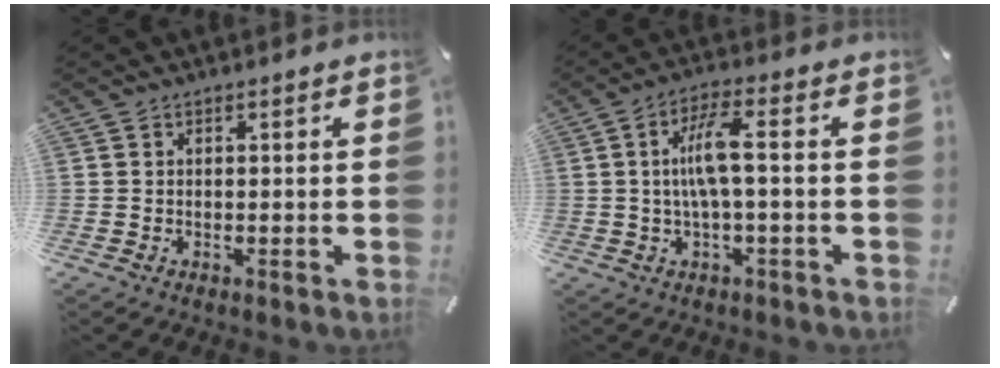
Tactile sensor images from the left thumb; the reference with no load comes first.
{"total": 8.2, "force": [0.3, 1.7, 8.1], "torque": [-0.162, 0.002, -0.002]}